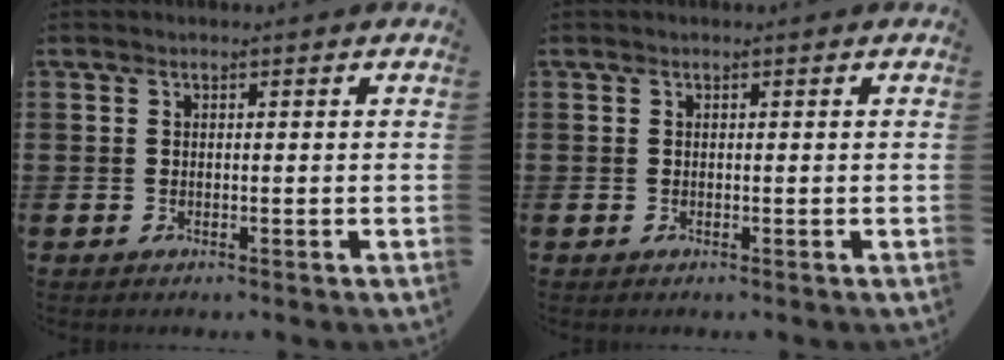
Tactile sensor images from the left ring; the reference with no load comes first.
{"total": 0.0}